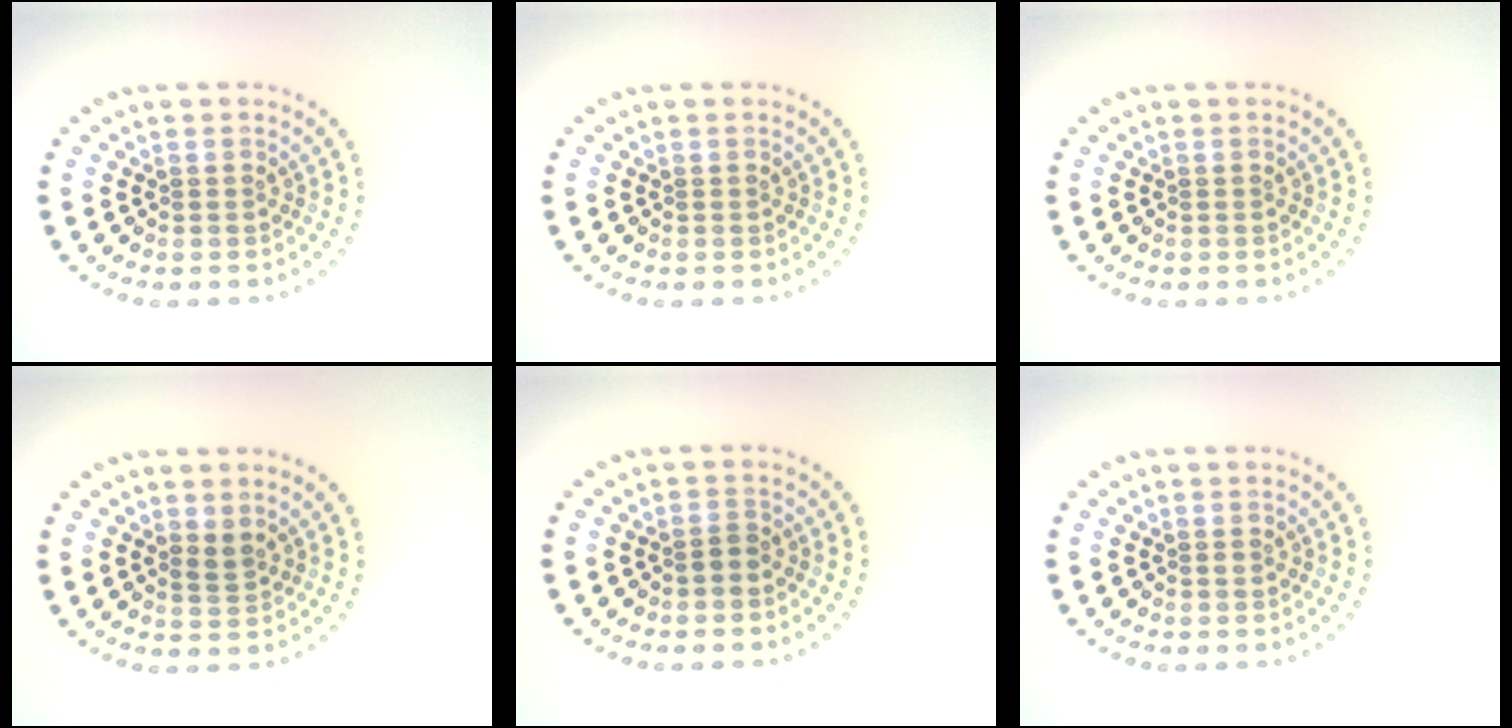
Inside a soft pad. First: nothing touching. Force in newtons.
{"total": 0.0}
{"total": 0.0}
{"total": 1.3, "press": 1.0, "slide": 0.9}
{"total": 0.8, "press": 0.5, "slide": 0.6}
{"total": 0.5, "press": 0.4, "slide": 0.3}